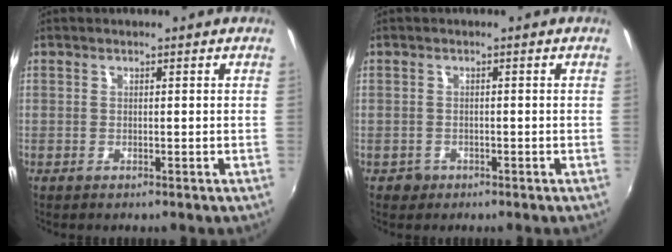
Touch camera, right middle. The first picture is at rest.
{"total": 1.9, "force": [-1.0, 1.6, 0.3], "torque": [-0.010, -0.003, -0.014]}